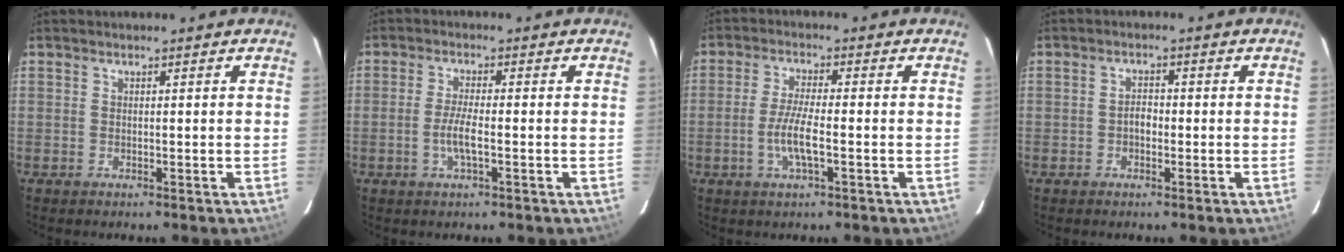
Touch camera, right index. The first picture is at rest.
{"total": 4.3, "force": [-1.3, 0.5, 4.1], "torque": [-0.078, -0.003, -0.025]}
{"total": 6.2, "force": [-1.8, 0.8, 5.8], "torque": [-0.115, -0.004, -0.036]}
{"total": 1.9, "force": [-0.6, 1.3, 1.3], "torque": [-0.024, 0.008, -0.012]}